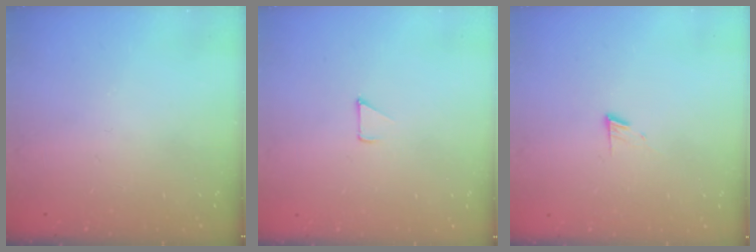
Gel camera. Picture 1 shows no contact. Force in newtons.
{"total": 3.3, "press": 3.3, "slide": 0.3}
{"total": 5.1, "press": 5.1, "slide": 0.6}